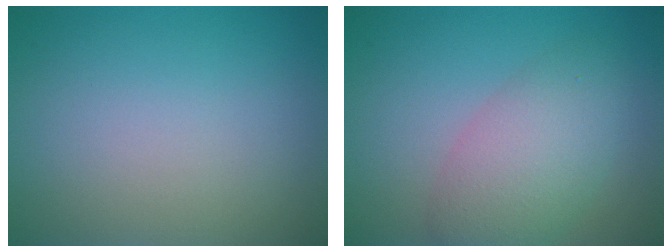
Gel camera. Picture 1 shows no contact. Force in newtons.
{"total": 5.2, "press": 5.2, "slide": 0.3}